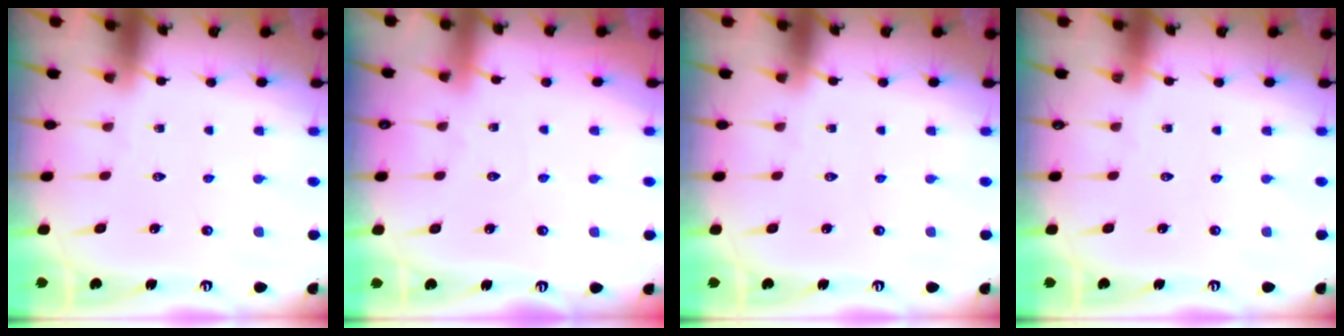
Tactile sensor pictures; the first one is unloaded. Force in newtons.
{"total": 2.9, "press": 2.9, "slide": 0.3}
{"total": 0.0}
{"total": 0.0}